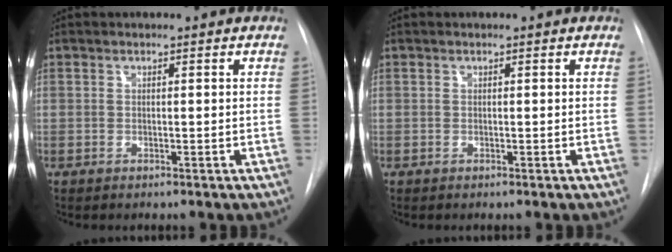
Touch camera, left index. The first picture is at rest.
{"total": 0.0}